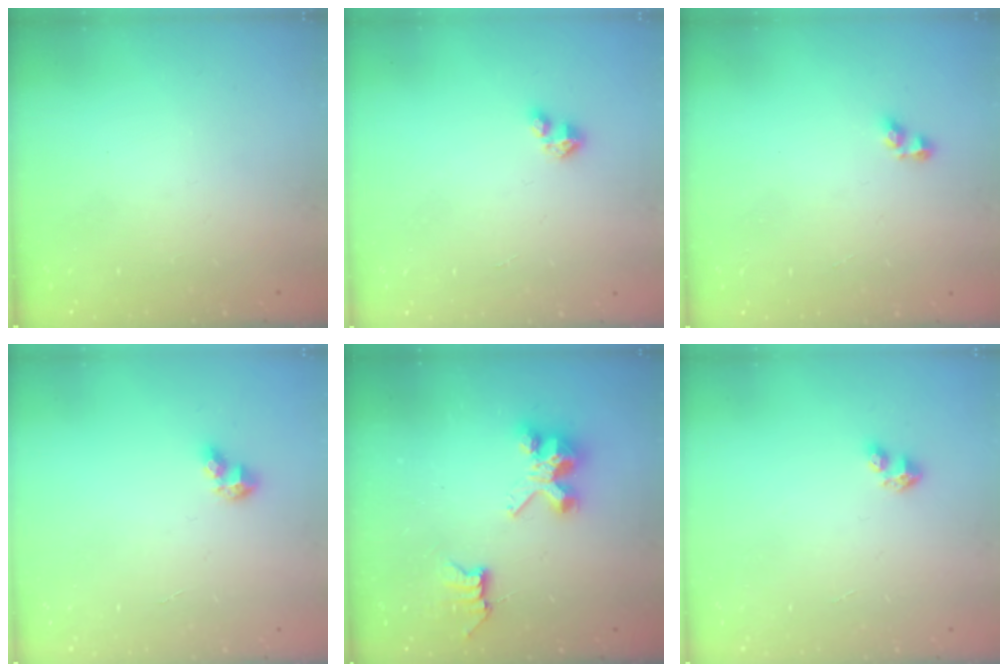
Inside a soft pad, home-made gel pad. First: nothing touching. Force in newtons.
{"total": 2.1, "press": 2.1, "slide": 0.2}
{"total": 2.5, "press": 2.5, "slide": 0.1}
{"total": 5.6, "press": 5.6, "slide": 0.4}
{"total": 7.8, "press": 7.8, "slide": 0.3}
{"total": 3.0, "press": 2.9, "slide": 0.3}